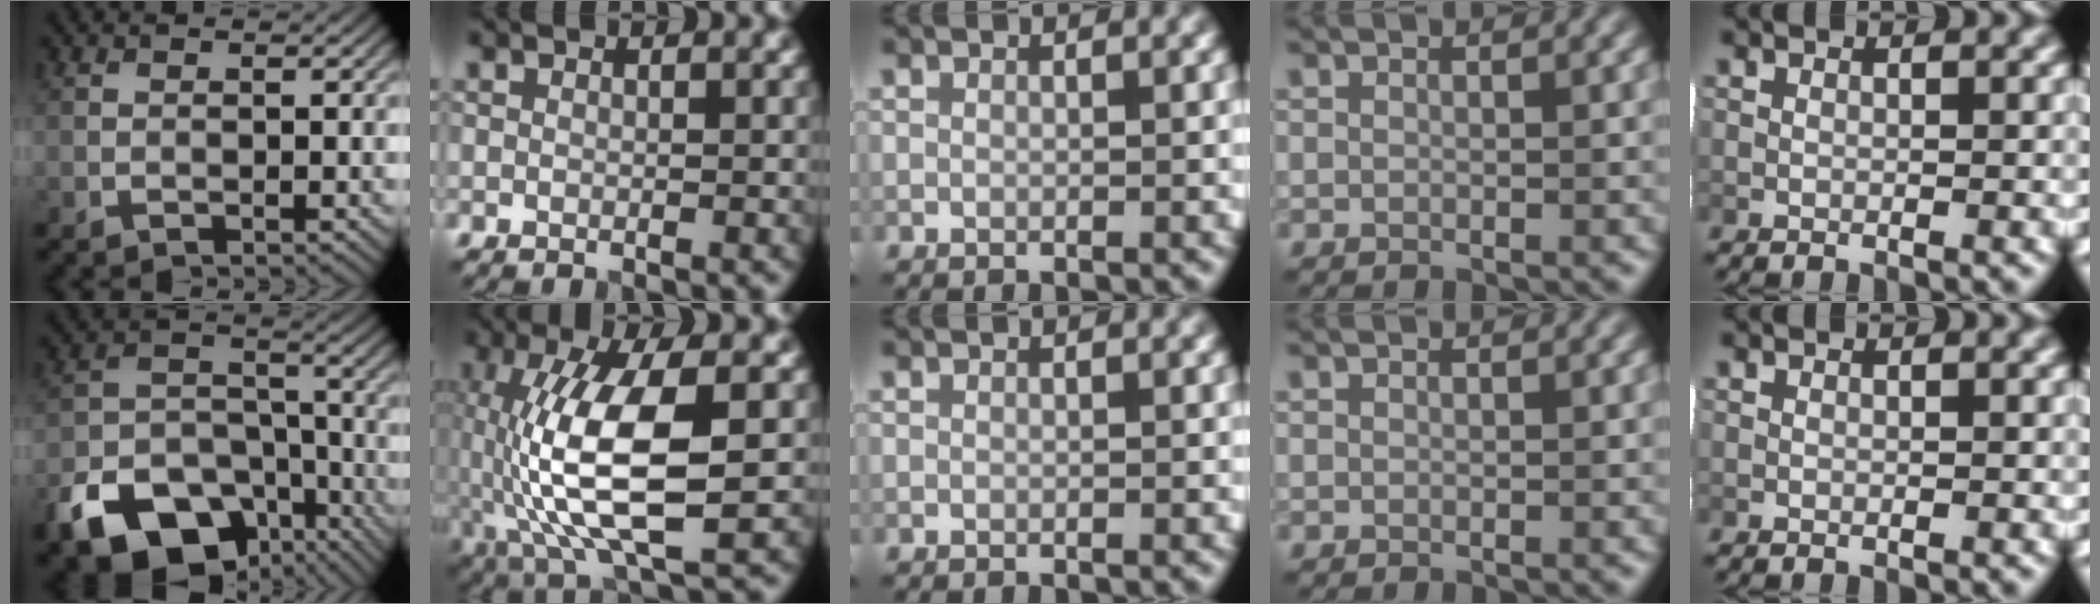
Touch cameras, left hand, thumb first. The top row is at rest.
{"thumb": {"total": 15.3, "force": [-9.3, 9.3, 7.9], "torque": [-0.177, -0.039, -0.157]}, "index": {"total": 10.8, "force": [-1.4, 3.4, 10.1], "torque": [-0.204, 0.010, -0.026]}}